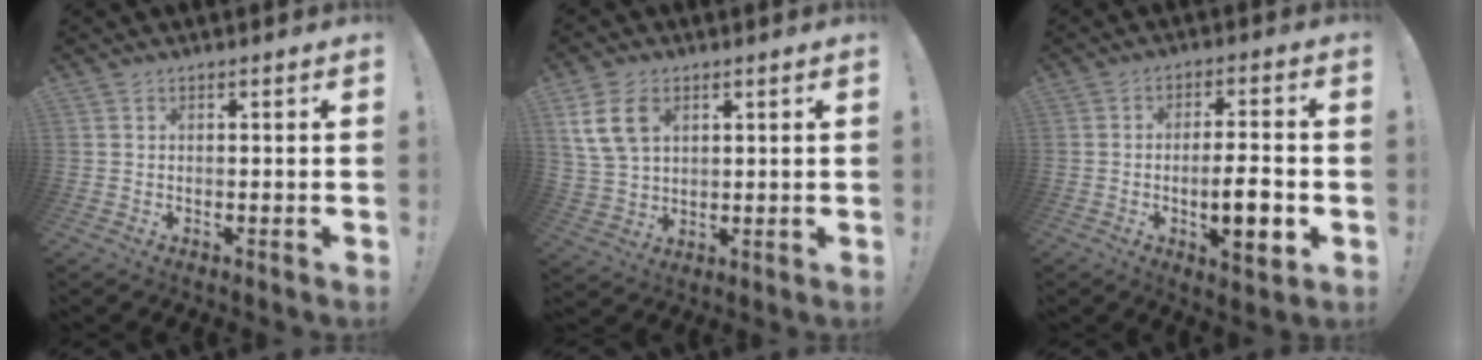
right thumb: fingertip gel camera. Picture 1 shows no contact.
{"total": 10.9, "force": [4.5, 7.6, 6.4], "torque": [-0.122, -0.003, 0.091]}
{"total": 10.7, "force": [-2.7, 2.8, 9.9], "torque": [-0.149, 0.000, -0.050]}